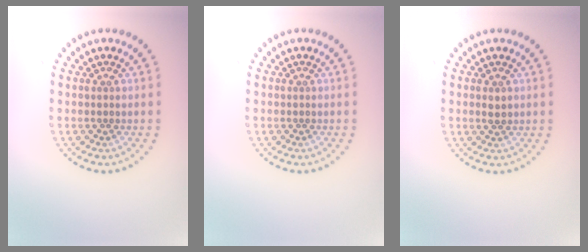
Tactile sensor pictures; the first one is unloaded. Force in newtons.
{"total": 0.0}
{"total": 1.0, "press": 1.0, "slide": 0.1}